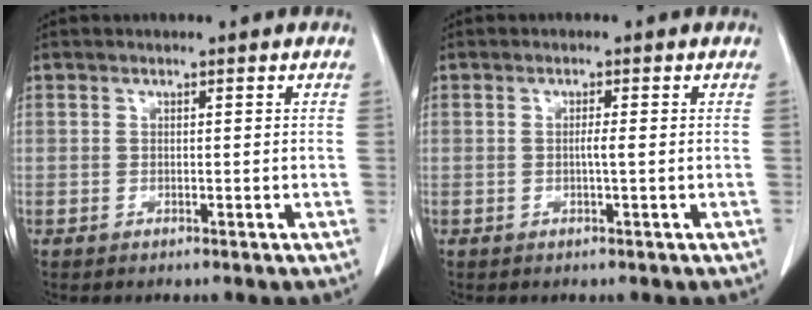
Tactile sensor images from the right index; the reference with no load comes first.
{"total": 1.3, "force": [-0.1, -0.2, 1.3], "torque": [-0.024, 0.000, -0.003]}